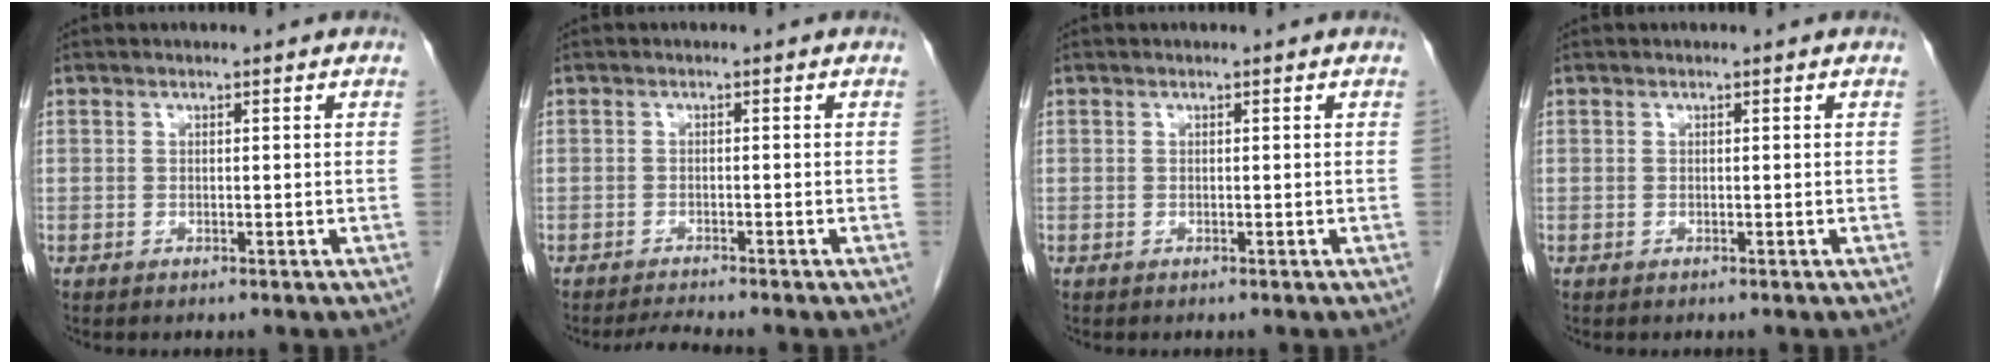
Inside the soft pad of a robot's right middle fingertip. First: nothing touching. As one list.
[{"total": 2.2, "force": [-2.0, -0.8, 0.4], "torque": [-0.017, -0.015, -0.035]}, {"total": 0.0}, {"total": 0.0}]